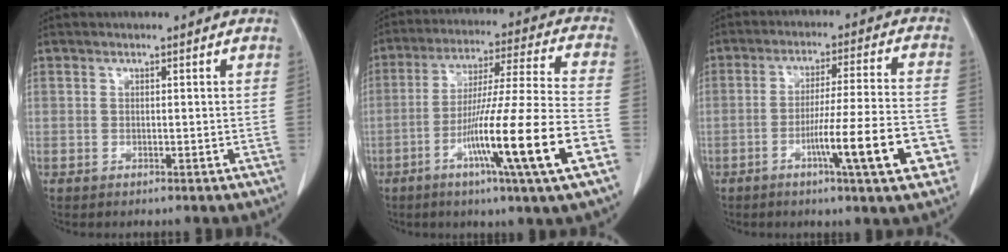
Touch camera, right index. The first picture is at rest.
{"total": 18.8, "force": [-7.4, -1.4, 17.2], "torque": [-0.299, -0.022, -0.127]}
{"total": 13.3, "force": [-5.2, 0.3, 12.2], "torque": [-0.189, -0.002, -0.078]}